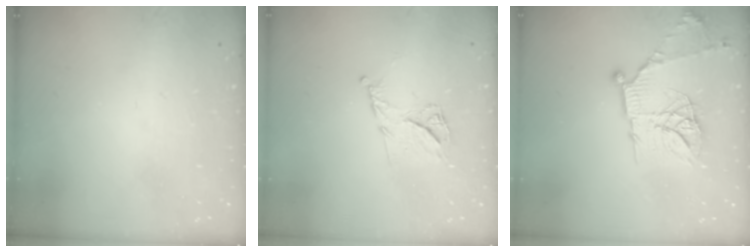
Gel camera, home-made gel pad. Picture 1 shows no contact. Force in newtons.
{"total": 9.8, "press": 9.8, "slide": 0.6}
{"total": 18.9, "press": 18.8, "slide": 1.9}